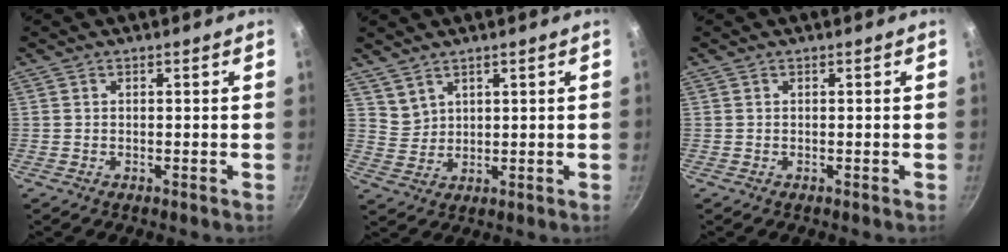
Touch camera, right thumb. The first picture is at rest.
{"total": 3.6, "force": [3.0, 2.0, 0.6], "torque": [0.000, -0.006, 0.068]}
{"total": 0.0}